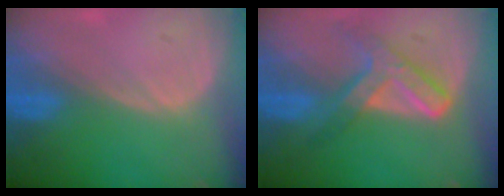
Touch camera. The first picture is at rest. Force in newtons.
{"total": 7.2, "press": 6.2, "slide": 3.8}